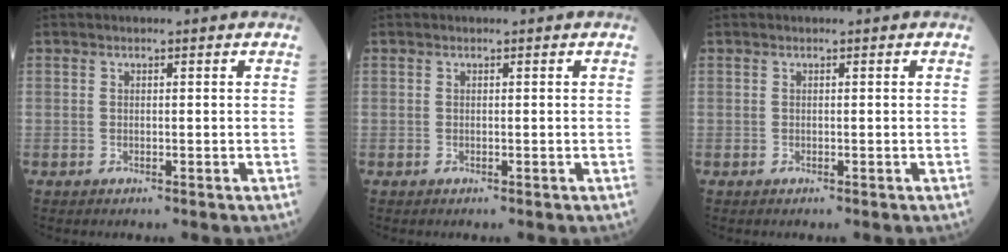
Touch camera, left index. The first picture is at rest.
{"total": 0.0}
{"total": 0.0}